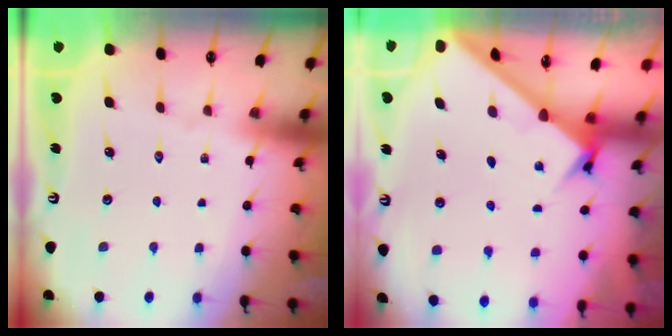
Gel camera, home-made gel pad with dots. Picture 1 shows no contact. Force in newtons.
{"total": 3.1, "press": 3.1, "slide": 0.2}